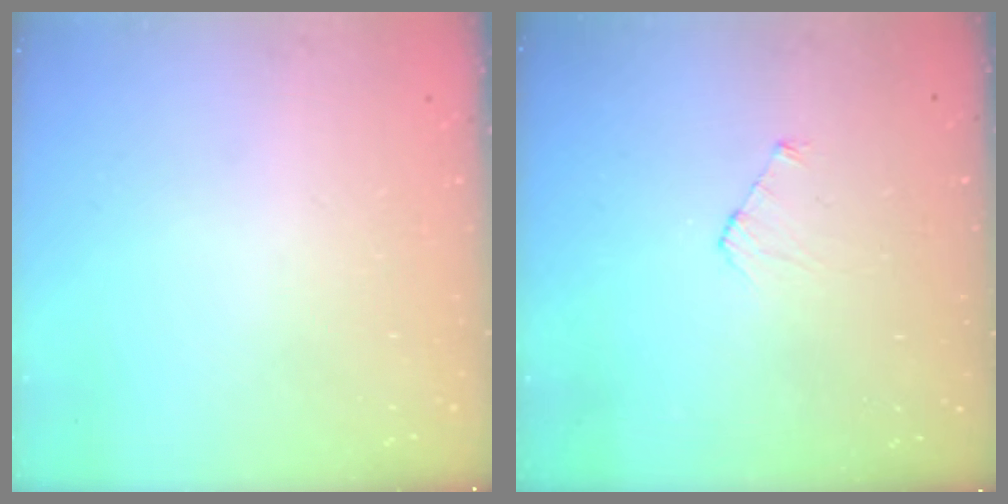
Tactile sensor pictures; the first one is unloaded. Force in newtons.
{"total": 3.6, "press": 3.6, "slide": 0.2}